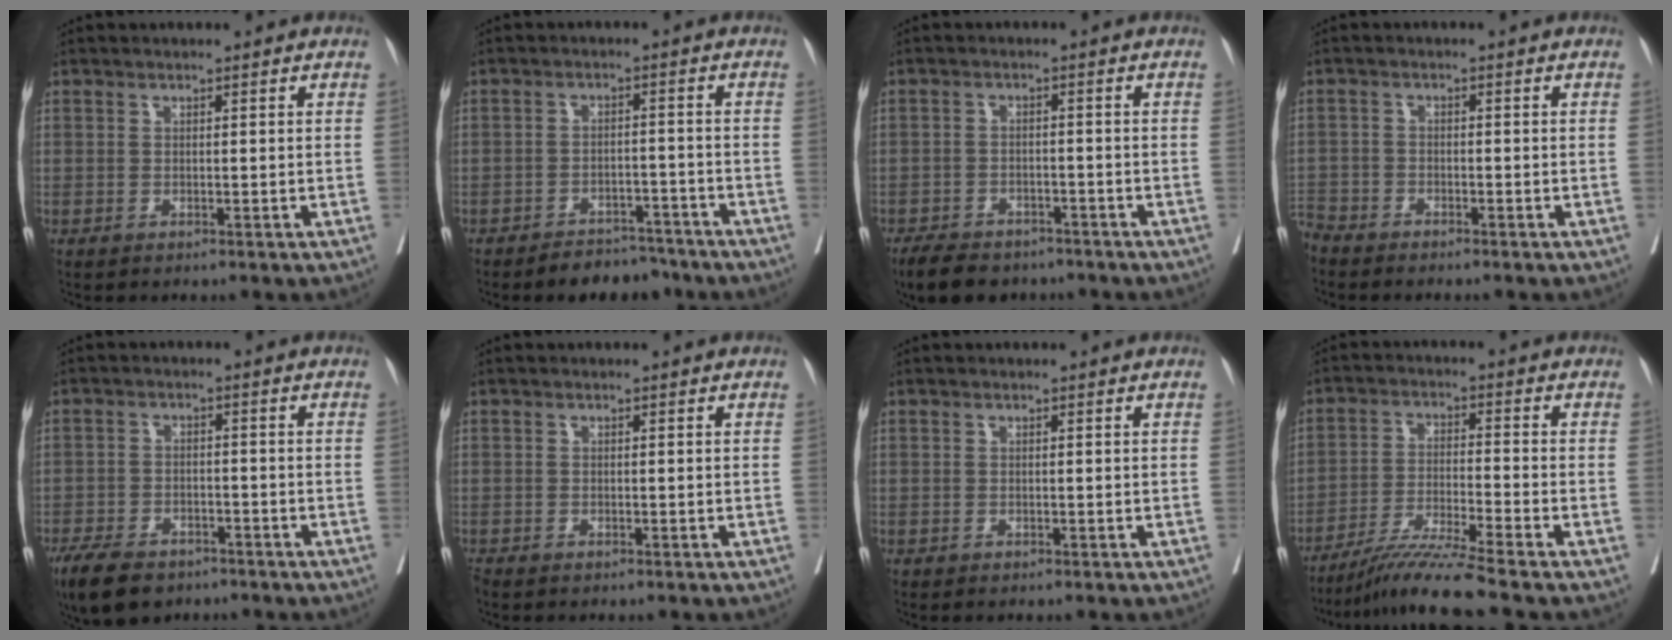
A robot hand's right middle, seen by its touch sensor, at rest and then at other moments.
{"total": 6.1, "force": [-5.4, 2.5, 1.4], "torque": [-0.009, 0.004, -0.081]}
{"total": 8.3, "force": [-6.8, 3.7, 3.1], "torque": [-0.048, -0.004, -0.101]}
{"total": 3.7, "force": [-3.6, 0.6, 0.3], "torque": [0.001, -0.008, -0.072]}
{"total": 8.8, "force": [-6.5, 4.0, 4.3], "torque": [-0.076, -0.006, -0.106]}
{"total": 0.8, "force": [-0.7, 0.2, 0.3], "torque": [-0.011, -0.003, -0.014]}
{"total": 0.0}
{"total": 8.6, "force": [-7.2, -2.3, 4.1], "torque": [-0.076, -0.032, -0.135]}